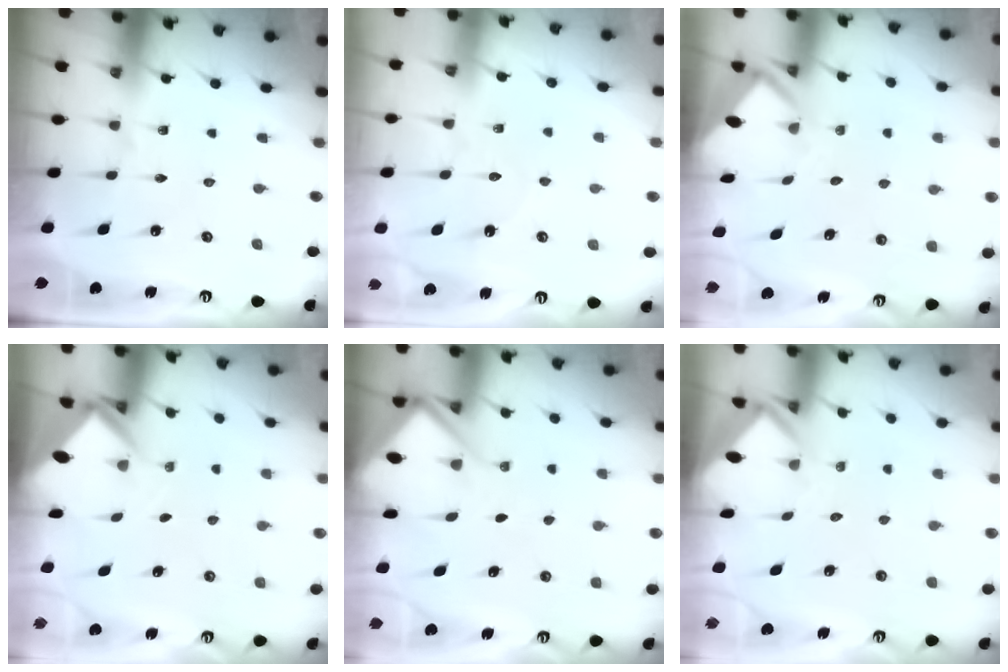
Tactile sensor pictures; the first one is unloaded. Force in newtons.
{"total": 3.6, "press": 3.6, "slide": 0.0}
{"total": 3.3, "press": 3.2, "slide": 0.3}
{"total": 2.8, "press": 2.8, "slide": 0.1}
{"total": 4.6, "press": 4.6, "slide": 0.5}
{"total": 2.6, "press": 2.6, "slide": 0.1}